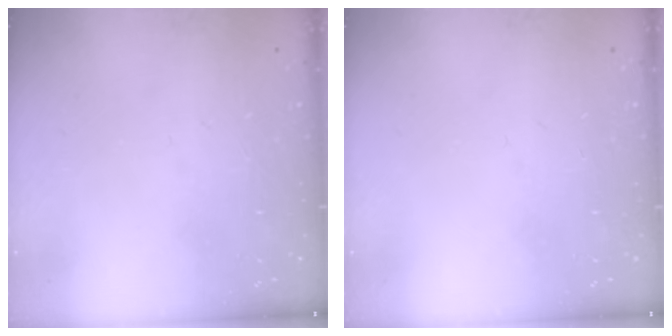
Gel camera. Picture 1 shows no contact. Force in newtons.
{"total": 0.0}